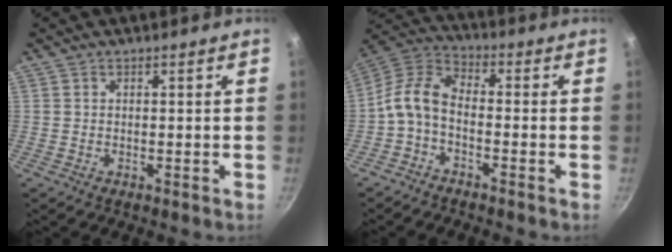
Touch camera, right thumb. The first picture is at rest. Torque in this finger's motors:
{"motor_torque": [1.17, 1.13, 1.15, -0.67, 0.06]}